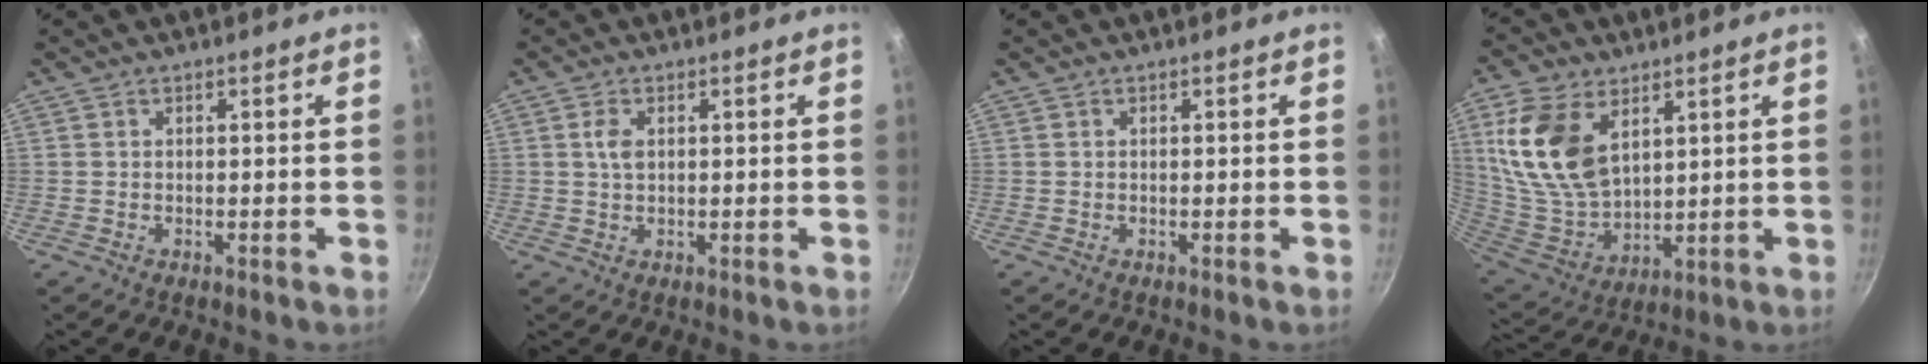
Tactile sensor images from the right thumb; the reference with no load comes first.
{"total": 2.7, "force": [0.6, 1.6, 2.1], "torque": [-0.040, 0.001, 0.012]}
{"total": 0.0}
{"total": 16.9, "force": [6.4, 10.2, 11.8], "torque": [-0.223, -0.033, 0.139]}